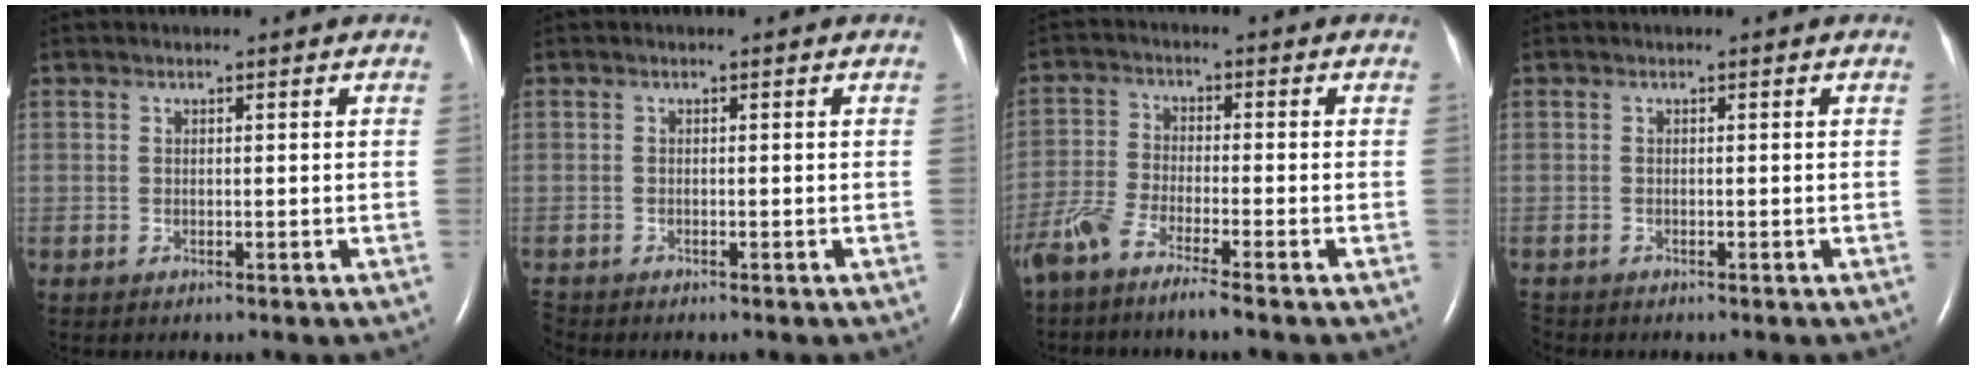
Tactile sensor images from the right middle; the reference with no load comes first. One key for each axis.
{"total": 1.0, "fx": -1.0, "fy": 0.1, "fz": 0.0, "tx": -0.002, "ty": -0.004, "tz": -0.017}
{"total": 5.9, "fx": -4.6, "fy": -0.1, "fz": 3.7, "tx": -0.086, "ty": -0.014, "tz": -0.099}
{"total": 0.9, "fx": -0.8, "fy": 0.3, "fz": 0.0, "tx": -0.004, "ty": -0.003, "tz": -0.014}